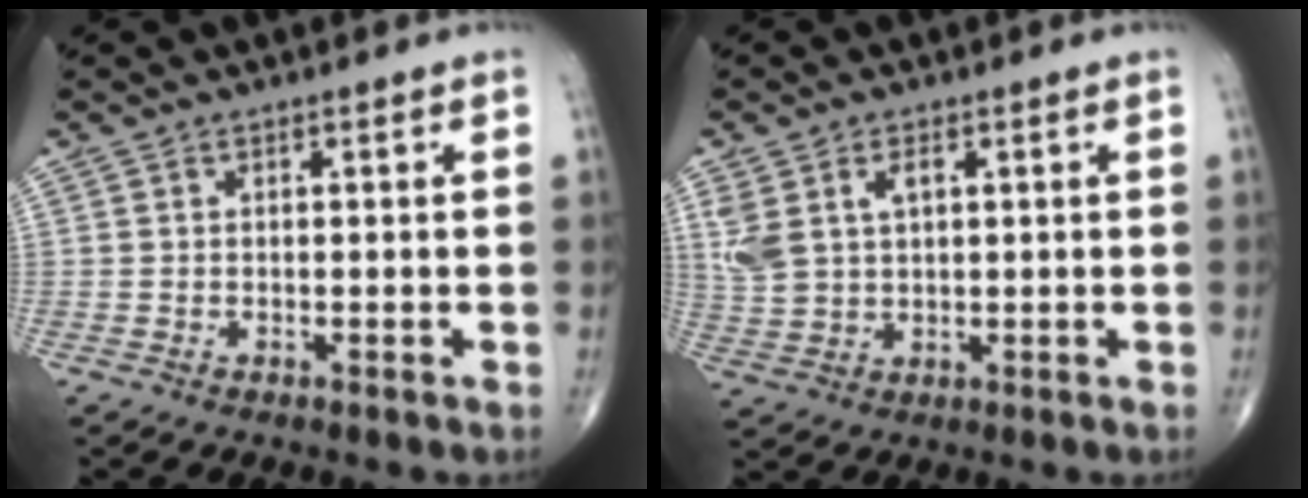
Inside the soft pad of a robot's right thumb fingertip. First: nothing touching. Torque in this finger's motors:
{"motor_torque": [0.04, 0.16, 0.61, 0.39, 0.16]}